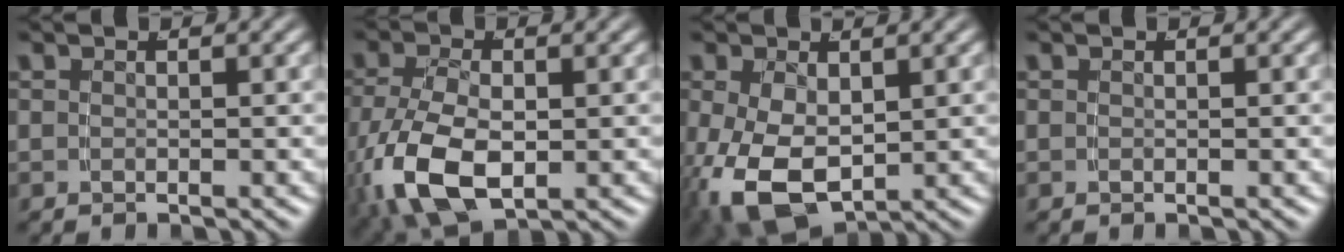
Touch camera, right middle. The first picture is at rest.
{"total": 8.6, "force": [-2.3, 5.6, 6.1], "torque": [-0.157, -0.045, -0.010]}
{"total": 7.7, "force": [-2.4, 5.3, 5.1], "torque": [-0.128, -0.048, -0.015]}
{"total": 0.0}